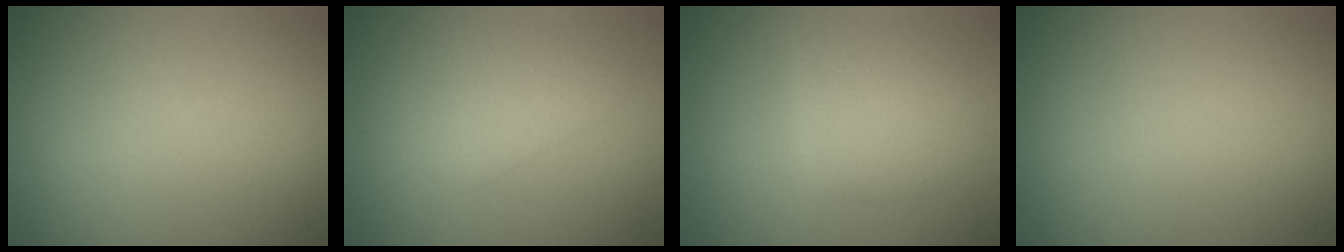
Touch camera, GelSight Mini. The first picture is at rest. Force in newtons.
{"total": 2.3, "press": 2.3, "slide": 0.1}
{"total": 2.6, "press": 2.6, "slide": 0.1}
{"total": 0.0}